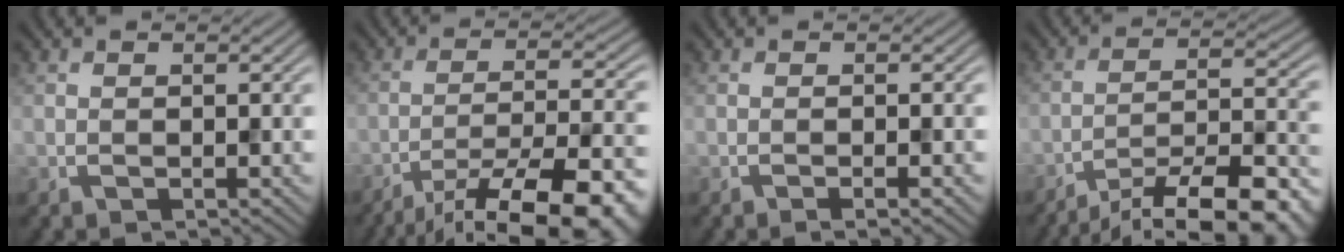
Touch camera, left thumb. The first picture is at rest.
{"total": 17.3, "force": [-12.9, 4.4, 10.6], "torque": [-0.135, -0.012, -0.180]}
{"total": 1.6, "force": [-0.8, 0.2, 1.4], "torque": [-0.017, 0.002, -0.016]}
{"total": 15.7, "force": [-12.8, 3.3, 8.6], "torque": [-0.139, -0.011, -0.189]}